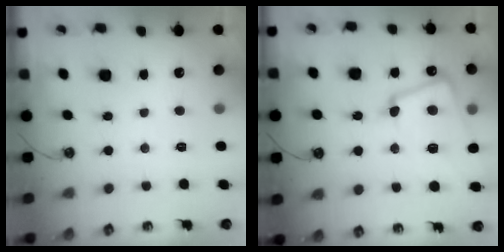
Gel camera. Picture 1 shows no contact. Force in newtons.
{"total": 9.2, "press": 9.1, "slide": 1.3}